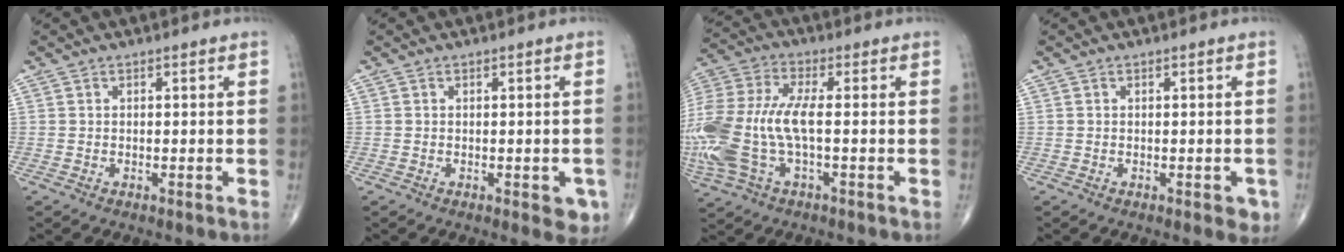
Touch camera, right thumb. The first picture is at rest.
{"total": 3.5, "force": [-1.3, 1.6, 2.9], "torque": [-0.011, -0.001, -0.013]}
{"total": 19.0, "force": [-2.3, 8.2, 17.0], "torque": [-0.429, 0.009, -0.042]}
{"total": 2.2, "force": [-0.8, 1.1, 1.8], "torque": [-0.004, 0.002, -0.009]}